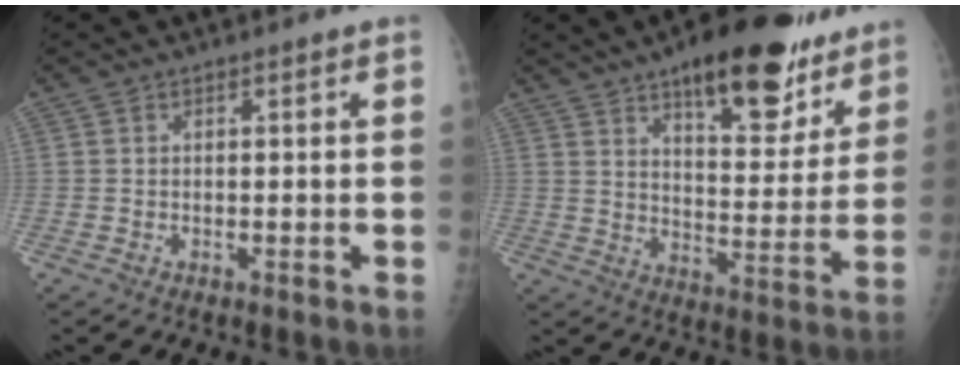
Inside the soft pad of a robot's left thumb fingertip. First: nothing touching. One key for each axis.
{"total": 20.7, "fx": 13.6, "fy": 8.3, "fz": 13.2, "tx": -0.133, "ty": -0.060, "tz": 0.199}